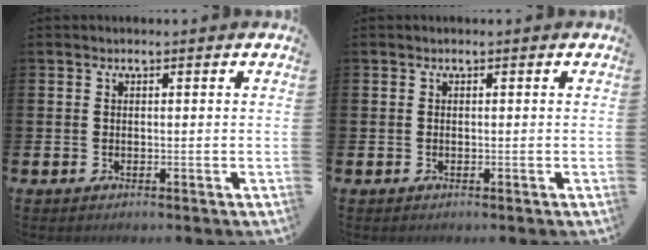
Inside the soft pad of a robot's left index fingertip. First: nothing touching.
{"total": 0.0}